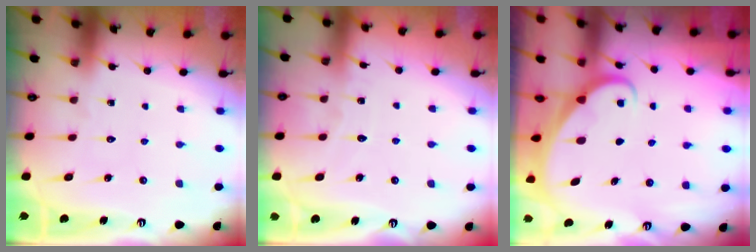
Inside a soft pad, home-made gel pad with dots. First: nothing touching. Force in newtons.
{"total": 3.4, "press": 3.4, "slide": 0.3}
{"total": 1.7, "press": 1.6, "slide": 0.1}